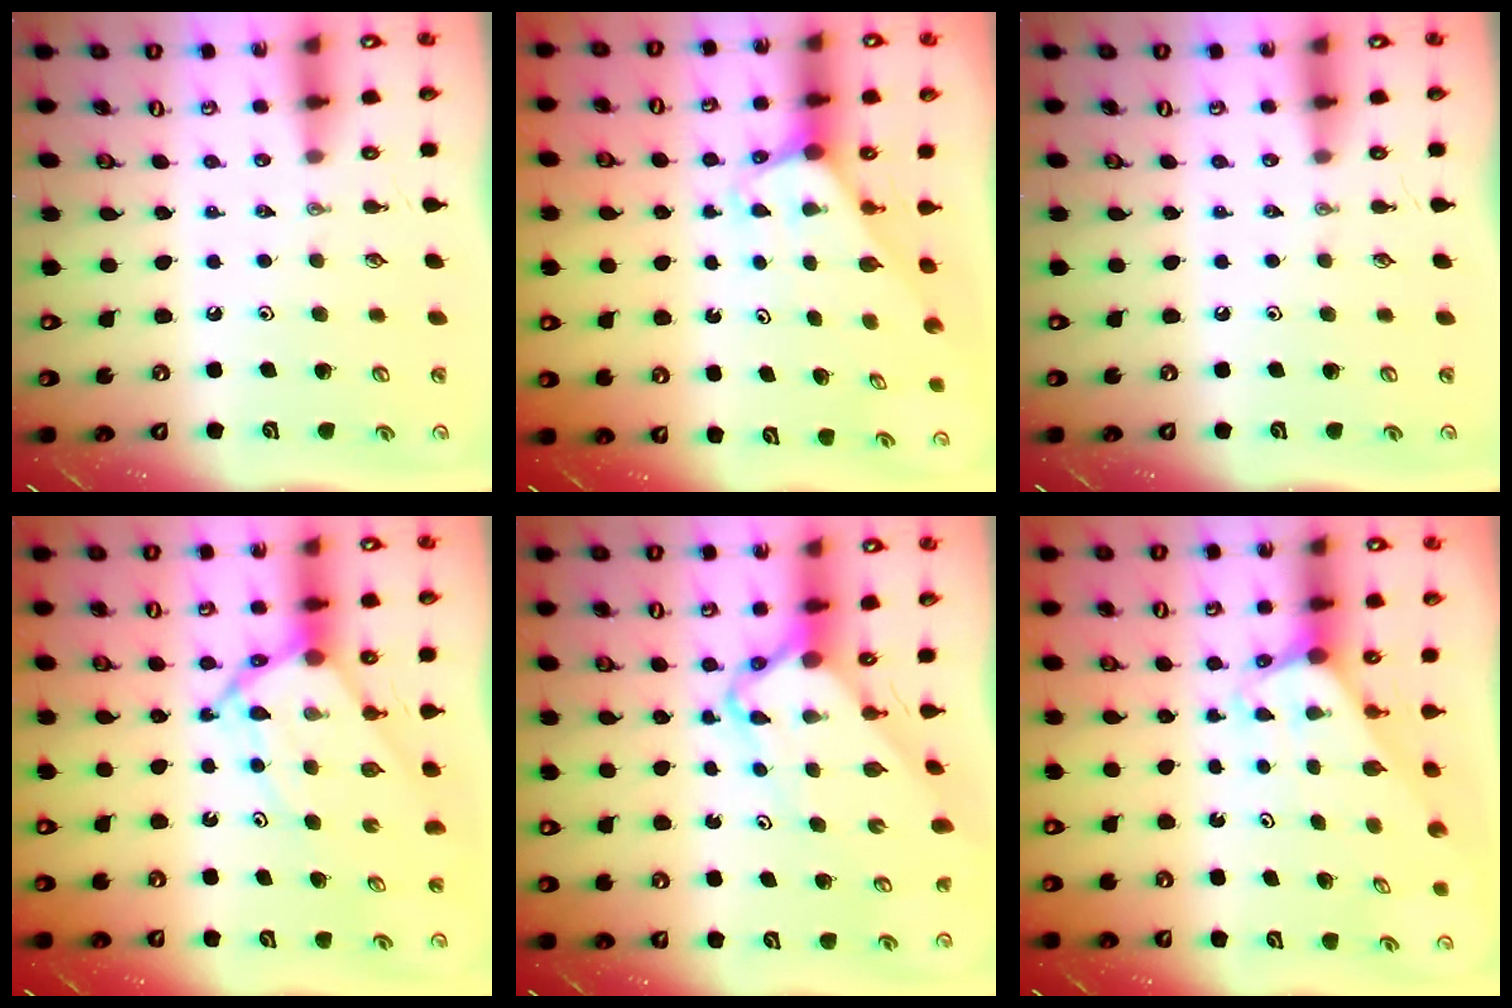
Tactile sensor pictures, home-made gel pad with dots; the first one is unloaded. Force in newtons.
{"total": 2.1, "press": 2.1, "slide": 0.1}
{"total": 0.0}
{"total": 9.5, "press": 9.5, "slide": 0.8}
{"total": 7.2, "press": 7.1, "slide": 0.6}
{"total": 1.8, "press": 1.8, "slide": 0.1}